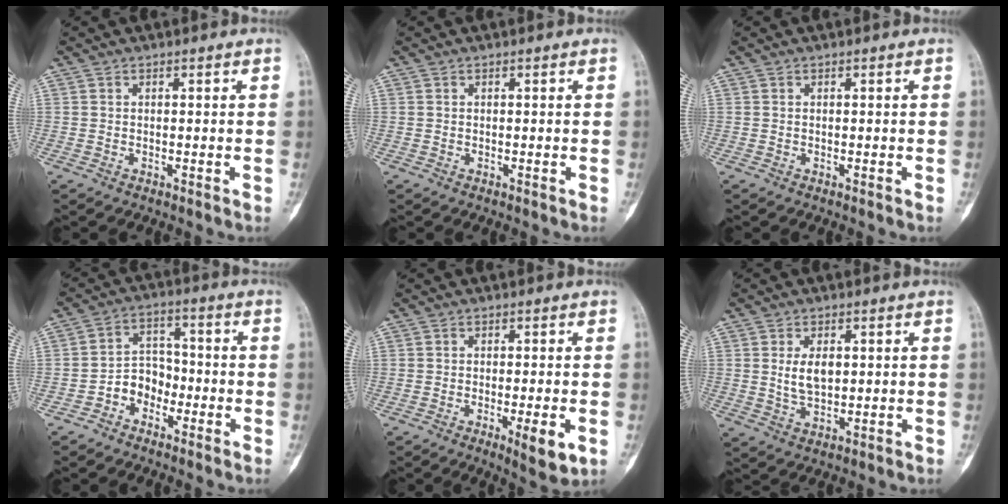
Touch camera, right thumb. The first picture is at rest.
{"total": 0.0}
{"total": 0.0}
{"total": 6.1, "force": [-3.0, 4.8, 2.5], "torque": [-0.012, 0.036, -0.063]}
{"total": 6.1, "force": [-1.9, 1.4, 5.7], "torque": [-0.081, -0.012, -0.023]}
{"total": 5.1, "force": [0.9, 2.9, 4.1], "torque": [-0.067, -0.009, 0.022]}